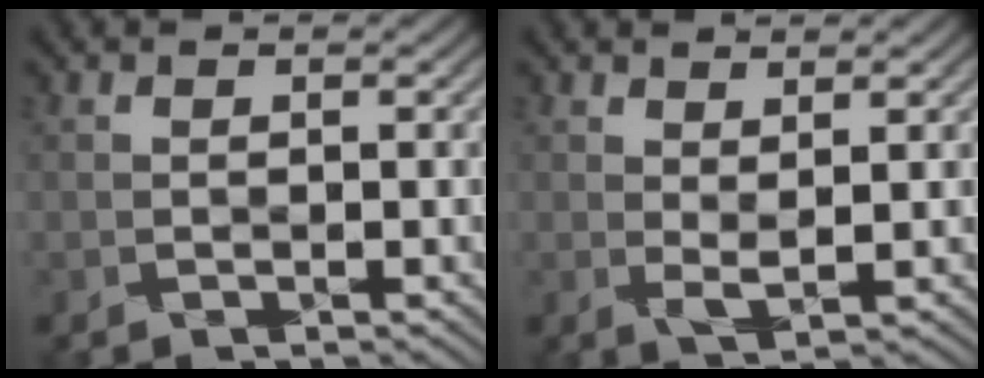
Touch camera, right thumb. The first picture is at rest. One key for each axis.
{"total": 1.8, "fx": 1.0, "fy": 0.3, "fz": 1.5, "tx": -0.032, "ty": -0.003, "tz": 0.020}